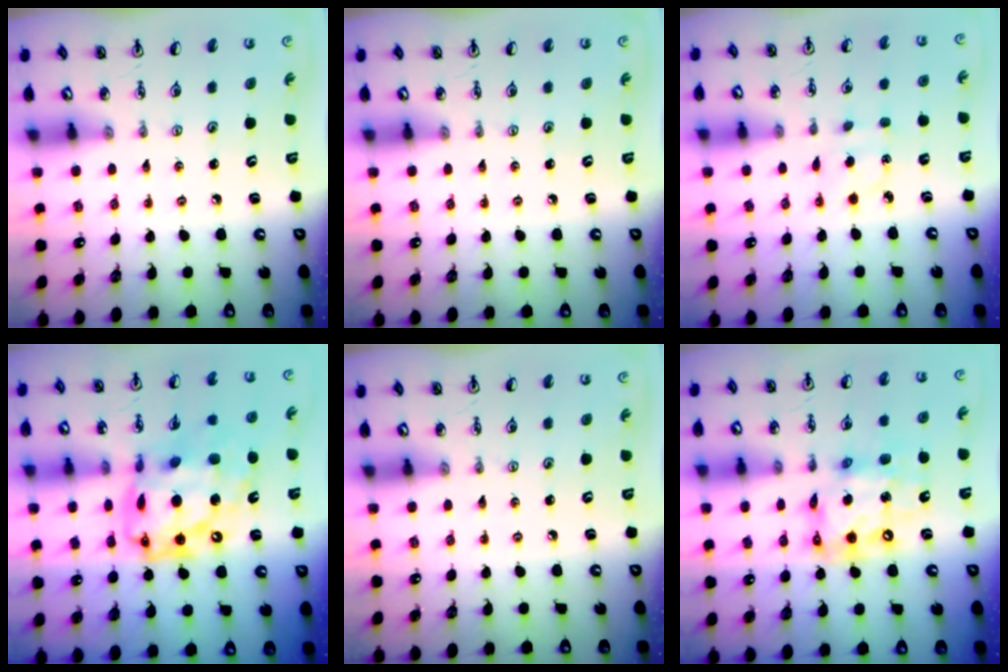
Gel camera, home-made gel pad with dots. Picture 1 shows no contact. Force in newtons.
{"total": 0.0}
{"total": 2.7, "press": 2.6, "slide": 0.9}
{"total": 21.9, "press": 21.8, "slide": 2.0}
{"total": 0.0}
{"total": 13.2, "press": 13.2, "slide": 1.5}